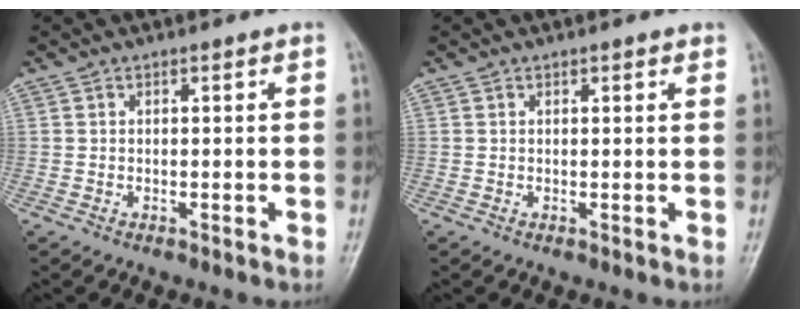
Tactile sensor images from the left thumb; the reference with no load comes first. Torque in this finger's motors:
{"motor_torque": [-0.02, -0.15, -0.06, -0.06, -0.01]}